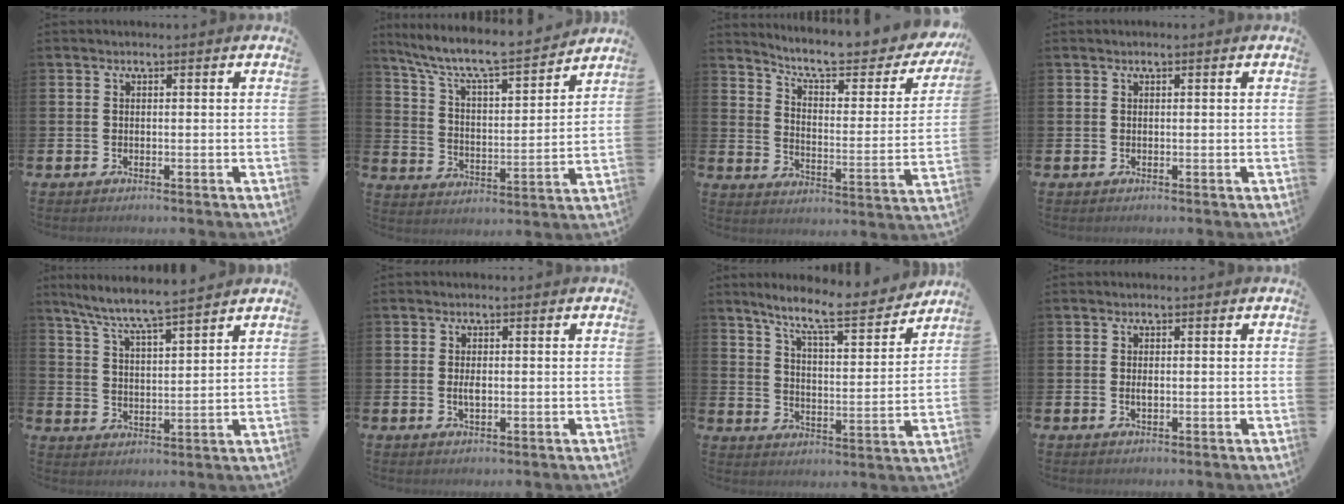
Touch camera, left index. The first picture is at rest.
{"total": 8.9, "force": [7.9, 1.4, 3.8], "torque": [-0.110, -0.052, 0.131]}
{"total": 8.3, "force": [7.2, 1.8, 3.7], "torque": [-0.091, -0.053, 0.119]}
{"total": 0.0}
{"total": 7.2, "force": [6.8, 0.0, 2.4], "torque": [-0.074, -0.039, 0.119]}
{"total": 1.6, "force": [0.0, 0.7, 1.4], "torque": [-0.026, 0.001, -0.001]}
{"total": 9.1, "force": [8.0, 1.0, 4.2], "torque": [-0.104, -0.049, 0.136]}
{"total": 0.9, "force": [0.1, 0.3, 0.8], "torque": [-0.014, 0.001, 0.001]}